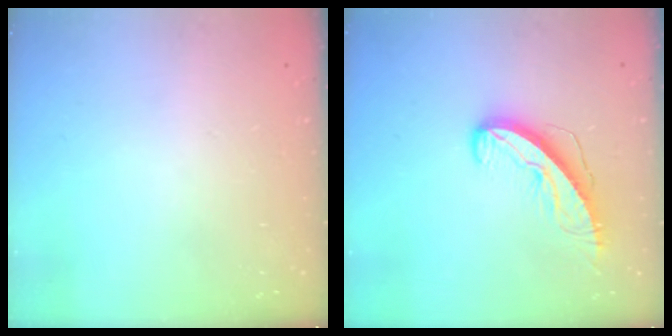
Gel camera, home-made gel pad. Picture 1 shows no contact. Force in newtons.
{"total": 8.7, "press": 8.7, "slide": 0.5}